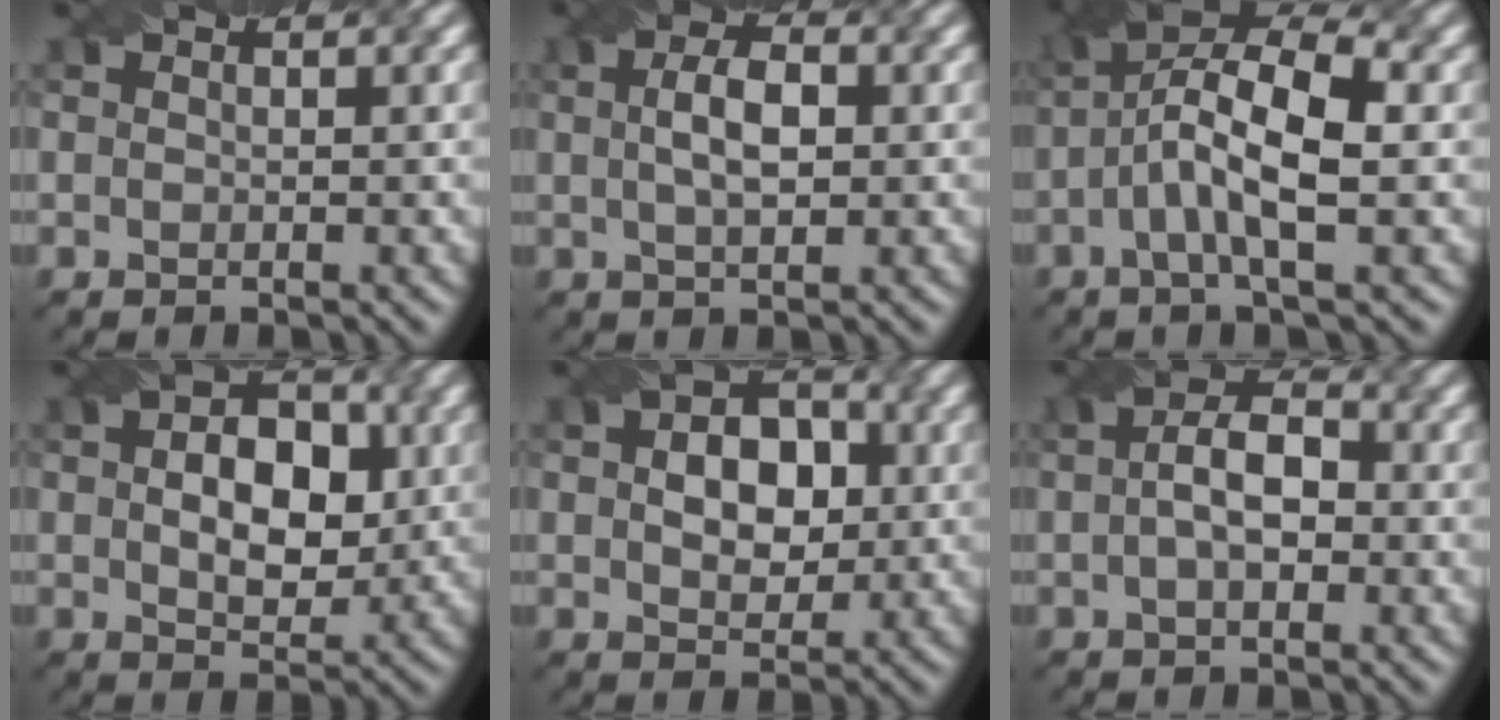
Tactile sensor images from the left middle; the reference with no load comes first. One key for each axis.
{"total": 2.7, "fx": -0.2, "fy": 1.4, "fz": 2.3, "tx": -0.042, "ty": 0.006, "tz": 0.010}
{"total": 7.1, "fx": -1.1, "fy": 2.2, "fz": 6.6, "tx": -0.122, "ty": 0.020, "tz": -0.010}
{"total": 5.4, "fx": -0.1, "fy": 3.8, "fz": 3.9, "tx": -0.050, "ty": 0.005, "tz": 0.011}
{"total": 4.9, "fx": -0.1, "fy": 3.8, "fz": 3.1, "tx": -0.043, "ty": 0.006, "tz": 0.005}
{"total": 3.6, "fx": -0.7, "fy": 2.2, "fz": 2.8, "tx": -0.035, "ty": 0.011, "tz": -0.003}